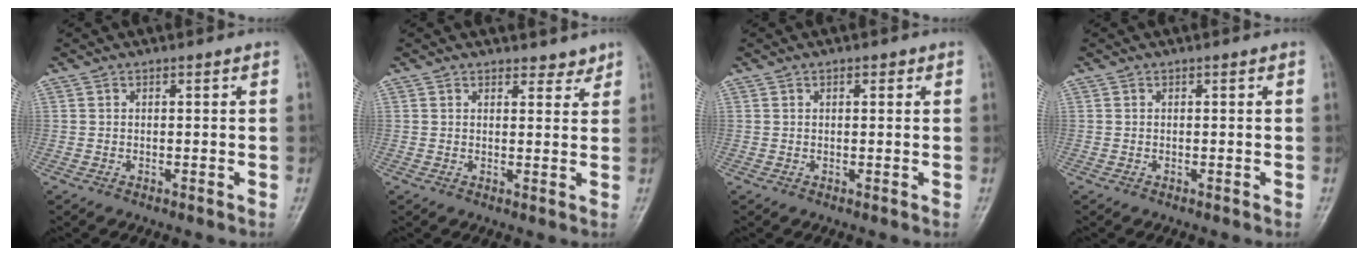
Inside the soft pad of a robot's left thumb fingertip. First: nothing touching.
{"total": 2.6, "force": [2.3, 1.3, 0.4], "torque": [0.015, -0.015, 0.027]}
{"total": 1.3, "force": [0.6, 0.7, 0.9], "torque": [-0.010, 0.000, 0.007]}
{"total": 0.0}